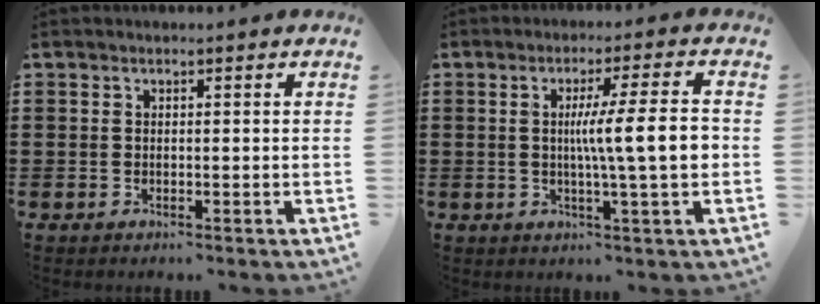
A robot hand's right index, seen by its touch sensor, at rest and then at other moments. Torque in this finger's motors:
{"motor_torque": [1.63, -0.39, 0.30, 0.18]}